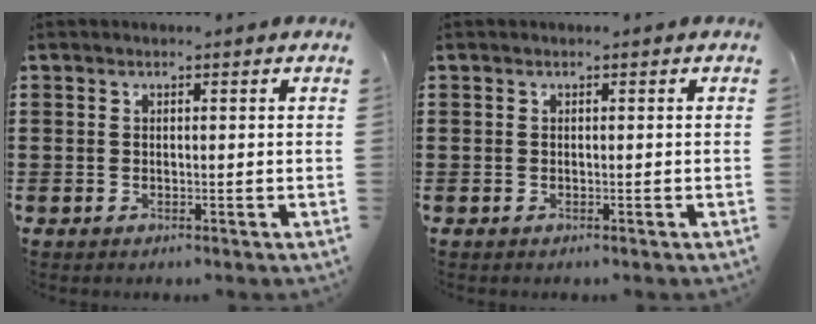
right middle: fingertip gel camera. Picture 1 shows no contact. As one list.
[{"total": 0.0}]